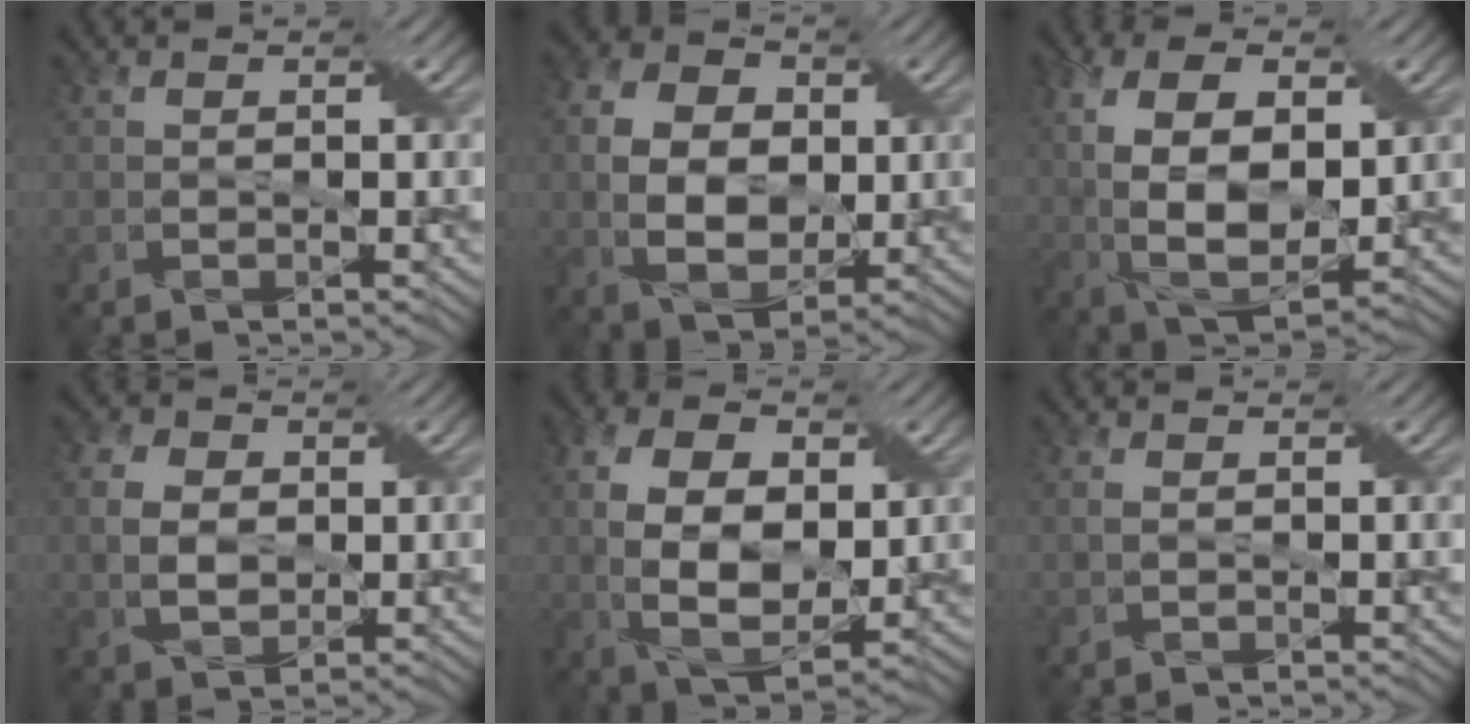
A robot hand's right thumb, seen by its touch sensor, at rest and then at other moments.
{"total": 9.0, "force": [0.4, 6.6, 6.2], "torque": [-0.140, 0.001, 0.003]}
{"total": 13.0, "force": [2.0, 7.3, 10.6], "torque": [-0.221, 0.003, 0.034]}
{"total": 5.6, "force": [0.5, 4.3, 3.5], "torque": [-0.086, 0.004, 0.002]}
{"total": 11.4, "force": [1.5, 7.0, 8.9], "torque": [-0.196, 0.005, 0.022]}
{"total": 1.1, "force": [0.2, 0.7, 0.9], "torque": [-0.022, 0.003, 0.005]}